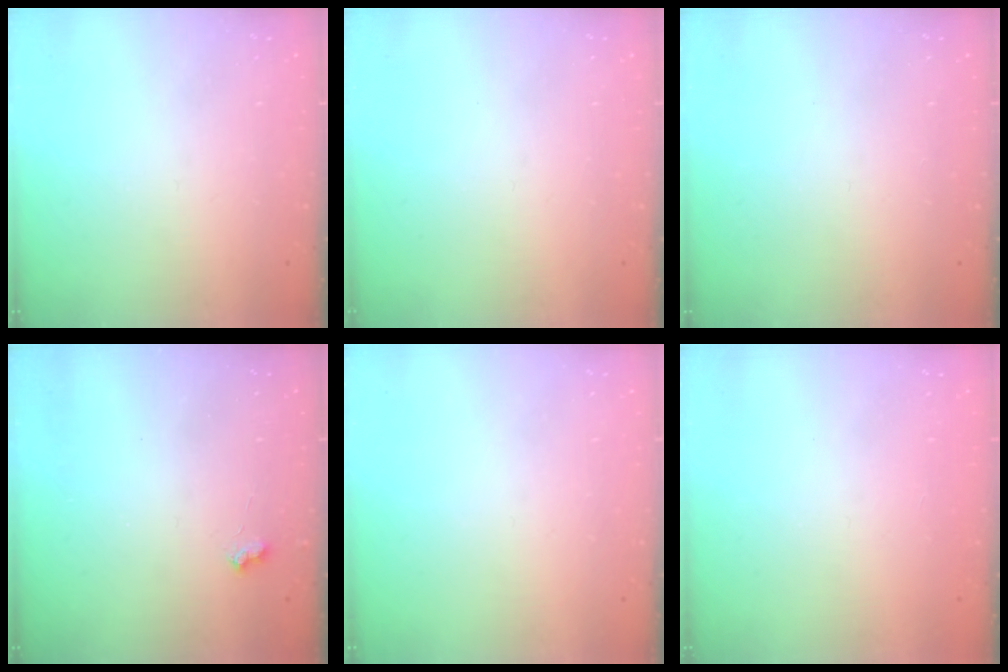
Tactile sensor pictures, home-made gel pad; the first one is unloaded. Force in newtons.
{"total": 0.0}
{"total": 0.0}
{"total": 2.4, "press": 2.4, "slide": 0.5}
{"total": 0.0}
{"total": 1.1, "press": 1.1, "slide": 0.1}